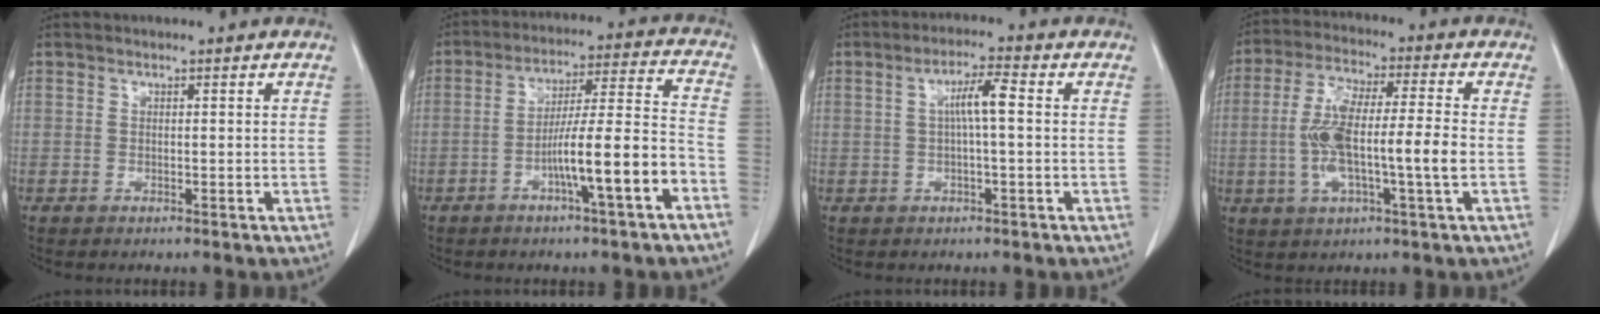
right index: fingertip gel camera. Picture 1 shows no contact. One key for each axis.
{"total": 12.1, "fx": -5.2, "fy": 0.0, "fz": 10.9, "tx": -0.182, "ty": 0.014, "tz": -0.084}
{"total": 4.6, "fx": 0.5, "fy": 0.2, "fz": 4.6, "tx": -0.084, "ty": 0.010, "tz": 0.007}
{"total": 12.2, "fx": -1.6, "fy": 1.2, "fz": 12.1, "tx": -0.240, "ty": 0.008, "tz": -0.033}